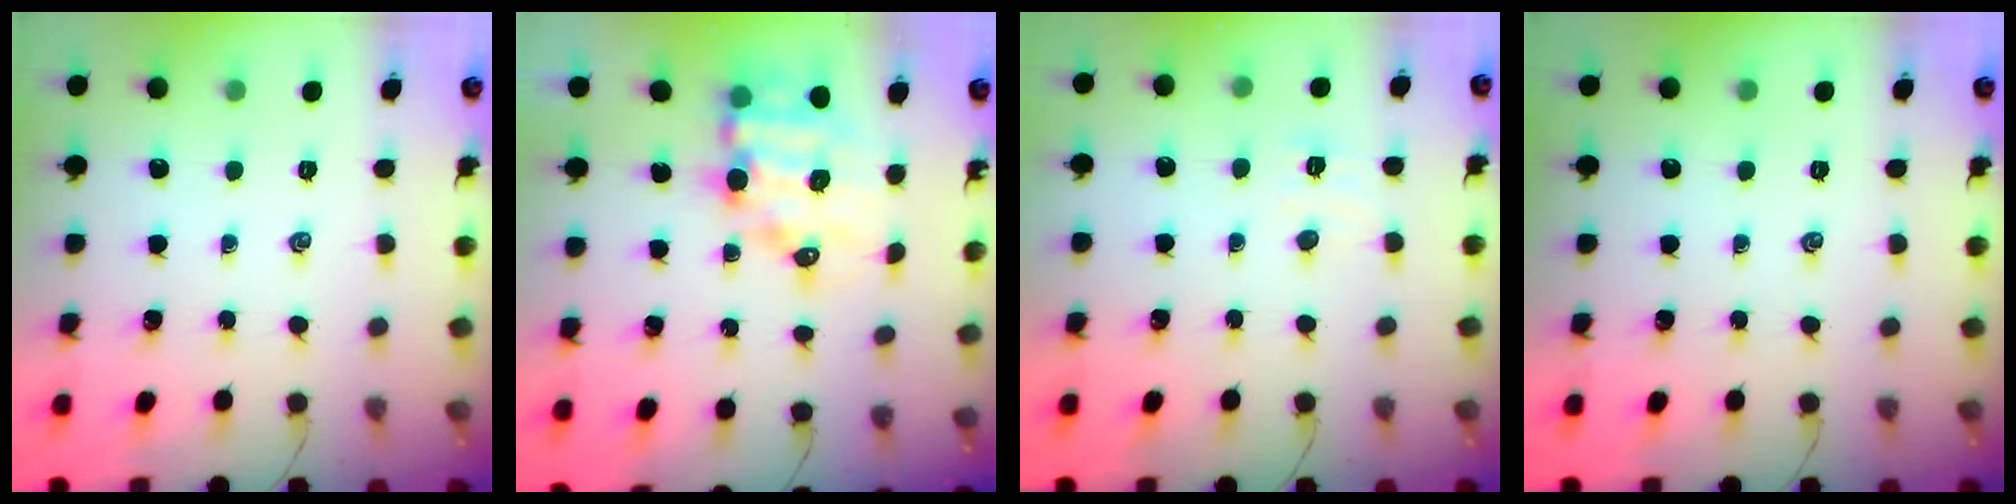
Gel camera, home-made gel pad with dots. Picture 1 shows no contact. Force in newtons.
{"total": 9.7, "press": 9.2, "slide": 2.9}
{"total": 4.1, "press": 3.9, "slide": 1.1}
{"total": 0.0}